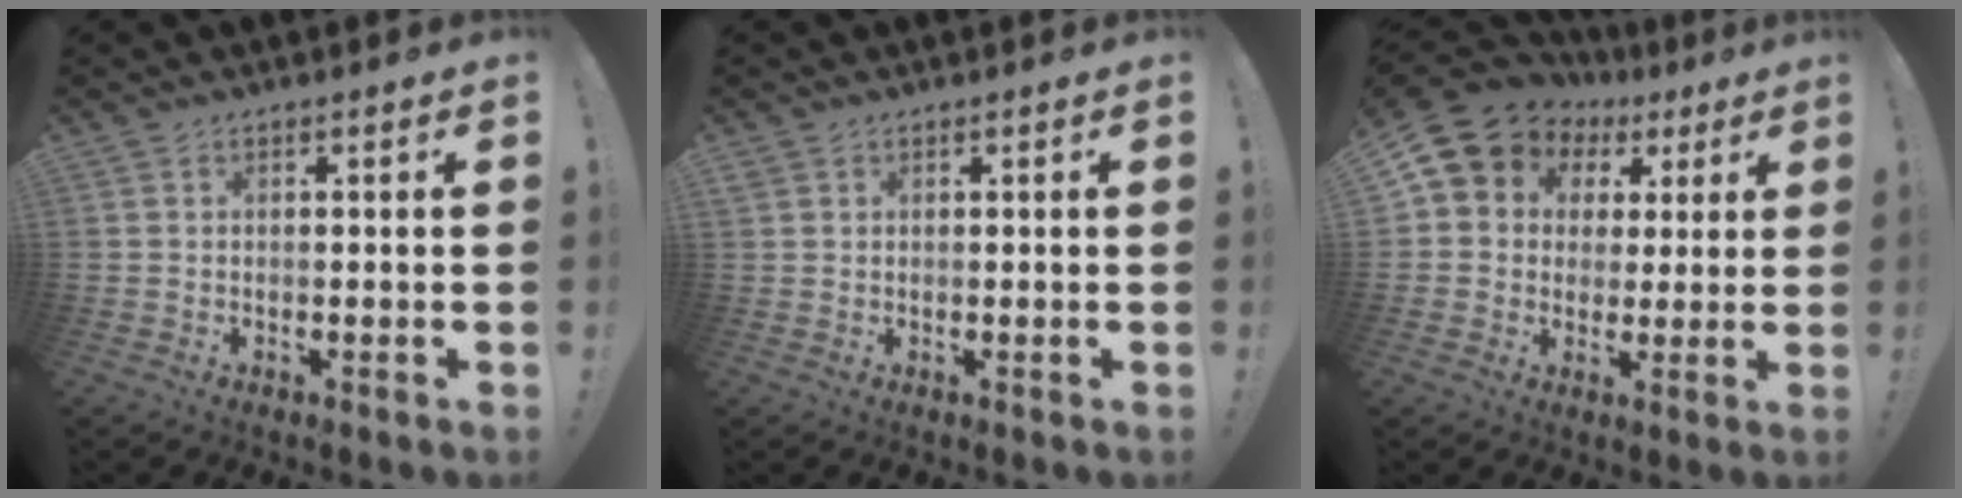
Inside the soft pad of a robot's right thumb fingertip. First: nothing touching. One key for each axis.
{"total": 1.0, "fx": 0.7, "fy": 0.7, "fz": 0.3, "tx": 0.002, "ty": -0.002, "tz": 0.011}
{"total": 8.1, "fx": 3.2, "fy": 7.0, "fz": 2.5, "tx": -0.038, "ty": -0.023, "tz": 0.065}